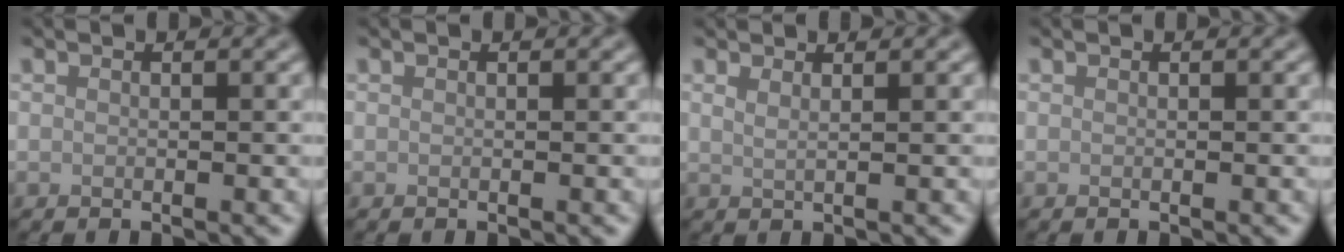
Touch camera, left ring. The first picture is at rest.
{"total": 0.0}
{"total": 1.4, "force": [1.0, 0.6, 0.8], "torque": [-0.007, -0.005, 0.010]}
{"total": 0.0}